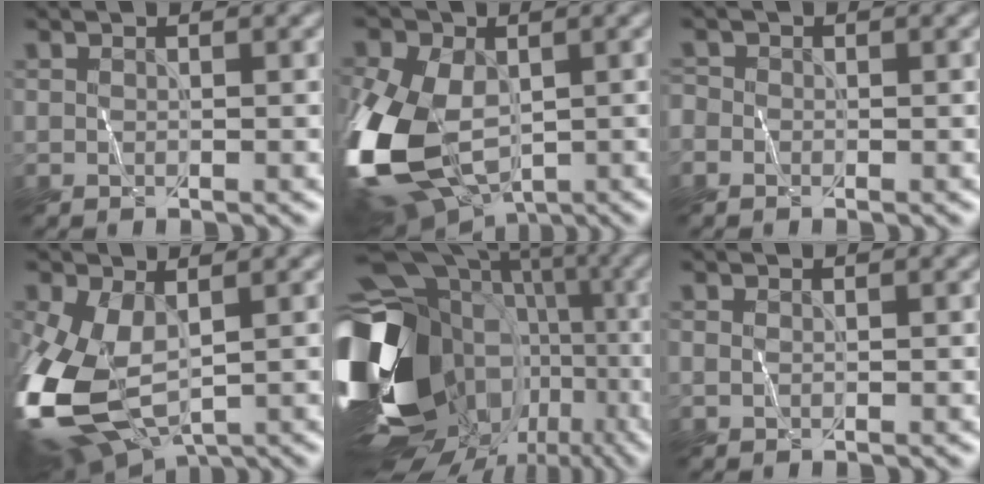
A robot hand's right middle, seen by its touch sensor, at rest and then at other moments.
{"total": 14.4, "force": [-3.0, 9.1, 10.8], "torque": [-0.266, -0.020, -0.054]}
{"total": 0.9, "force": [-0.5, 0.8, 0.2], "torque": [0.000, -0.002, -0.012]}
{"total": 12.2, "force": [-2.2, 6.8, 9.8], "torque": [-0.252, -0.026, -0.033]}
{"total": 21.0, "force": [-4.4, 16.5, 12.3], "torque": [-0.262, -0.025, -0.051]}
{"total": 0.0}